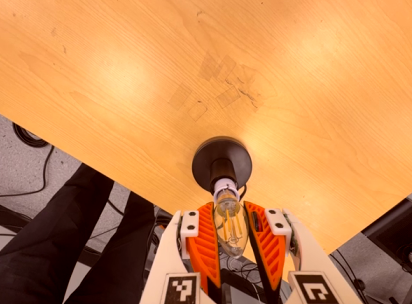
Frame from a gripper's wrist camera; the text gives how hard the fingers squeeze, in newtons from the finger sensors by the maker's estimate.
{"total": 10.3, "left": 9.5, "right": 11.1}